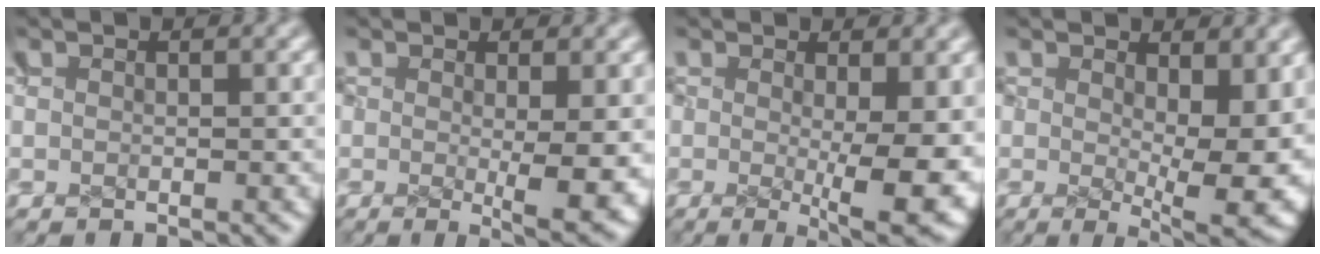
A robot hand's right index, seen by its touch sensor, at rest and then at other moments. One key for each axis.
{"total": 4.3, "fx": -0.8, "fy": 0.9, "fz": 4.1, "tx": -0.040, "ty": -0.015, "tz": -0.002}
{"total": 5.3, "fx": -0.9, "fy": 1.3, "fz": 5.1, "tx": -0.051, "ty": -0.019, "tz": -0.001}
{"total": 5.5, "fx": -0.2, "fy": 1.9, "fz": 5.2, "tx": -0.055, "ty": -0.026, "tz": 0.015}